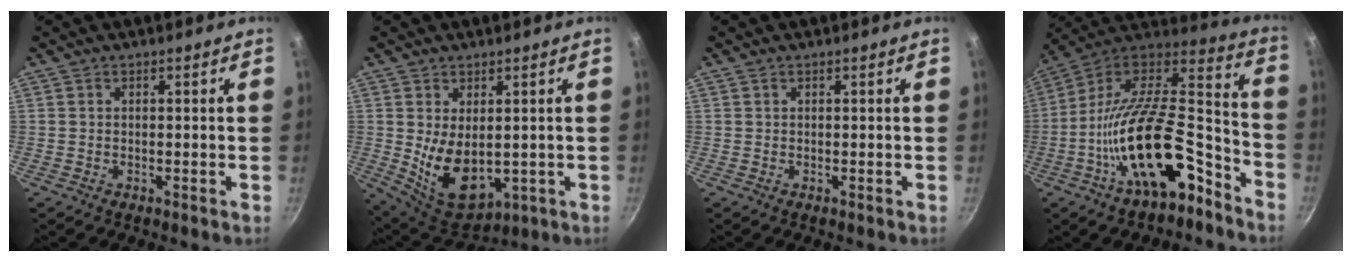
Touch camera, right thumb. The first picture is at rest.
{"total": 11.1, "force": [0.0, 6.7, 8.8], "torque": [-0.128, -0.026, 0.027]}
{"total": 0.0}
{"total": 25.4, "force": [-12.3, 10.8, 19.4], "torque": [-0.289, 0.088, -0.219]}